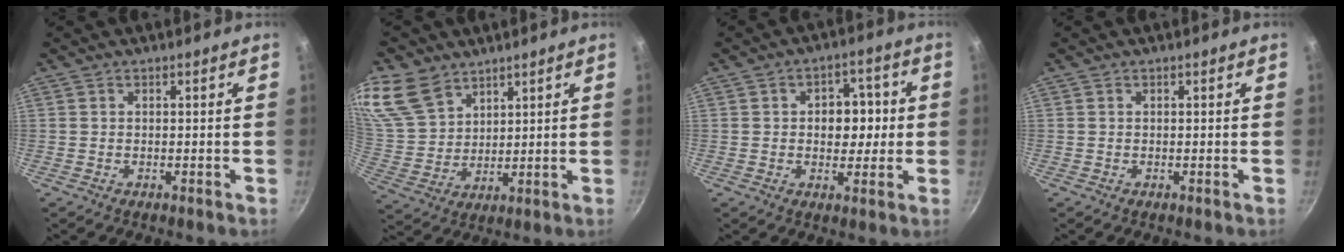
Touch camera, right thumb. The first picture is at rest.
{"total": 15.4, "force": [10.0, 10.1, 6.1], "torque": [-0.124, -0.018, 0.210]}
{"total": 7.7, "force": [0.5, 5.6, 5.3], "torque": [-0.025, 0.007, 0.002]}
{"total": 0.0}